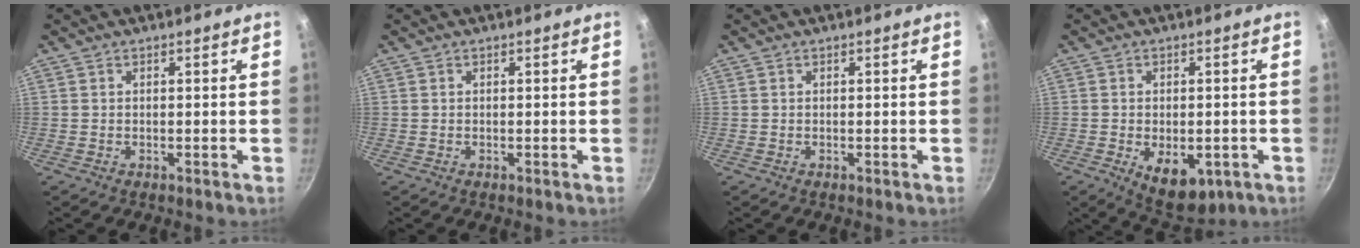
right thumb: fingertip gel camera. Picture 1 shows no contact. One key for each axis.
{"total": 0.0}
{"total": 0.0}
{"total": 9.1, "fx": -2.8, "fy": 5.3, "fz": 6.9, "tx": -0.072, "ty": -0.001, "tz": -0.023}